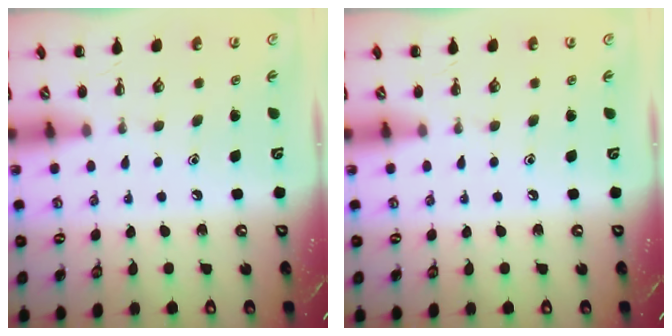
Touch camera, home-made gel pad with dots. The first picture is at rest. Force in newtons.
{"total": 0.0}